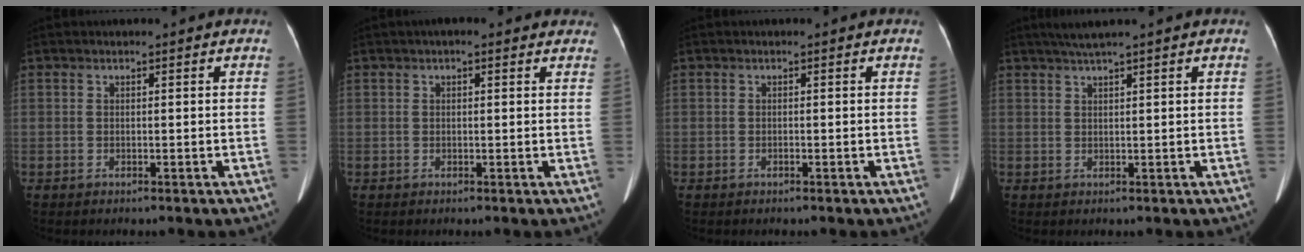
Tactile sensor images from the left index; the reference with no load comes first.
{"total": 3.7, "force": [2.7, 1.2, 2.3], "torque": [-0.024, 0.028, 0.028]}
{"total": 0.0}
{"total": 3.2, "force": [2.5, -0.7, 1.9], "torque": [-0.035, 0.013, 0.049]}